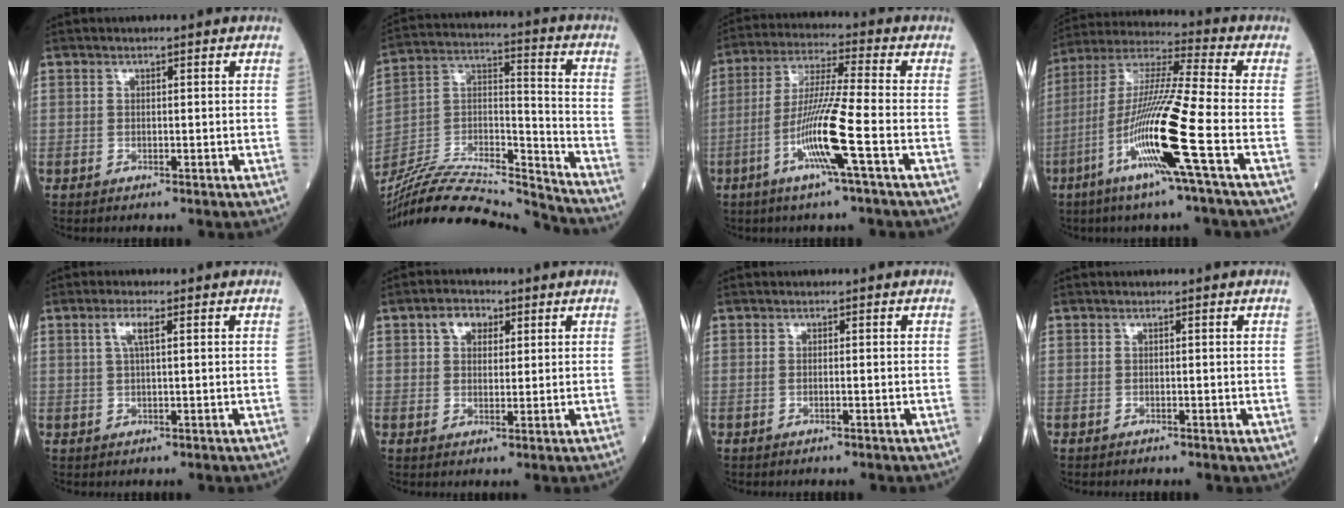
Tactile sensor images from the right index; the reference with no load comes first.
{"total": 23.0, "force": [-21.9, 0.9, 7.1], "torque": [-0.157, 0.006, -0.368]}
{"total": 10.8, "force": [-3.9, -1.2, 10.0], "torque": [-0.199, -0.010, -0.076]}
{"total": 16.0, "force": [-5.9, -1.5, 14.8], "torque": [-0.299, -0.018, -0.117]}
{"total": 2.7, "force": [1.2, 0.3, 2.4], "torque": [-0.056, 0.008, 0.026]}
{"total": 3.9, "force": [1.9, 2.6, 2.1], "torque": [-0.036, 0.013, 0.036]}
{"total": 0.0}
{"total": 0.0}